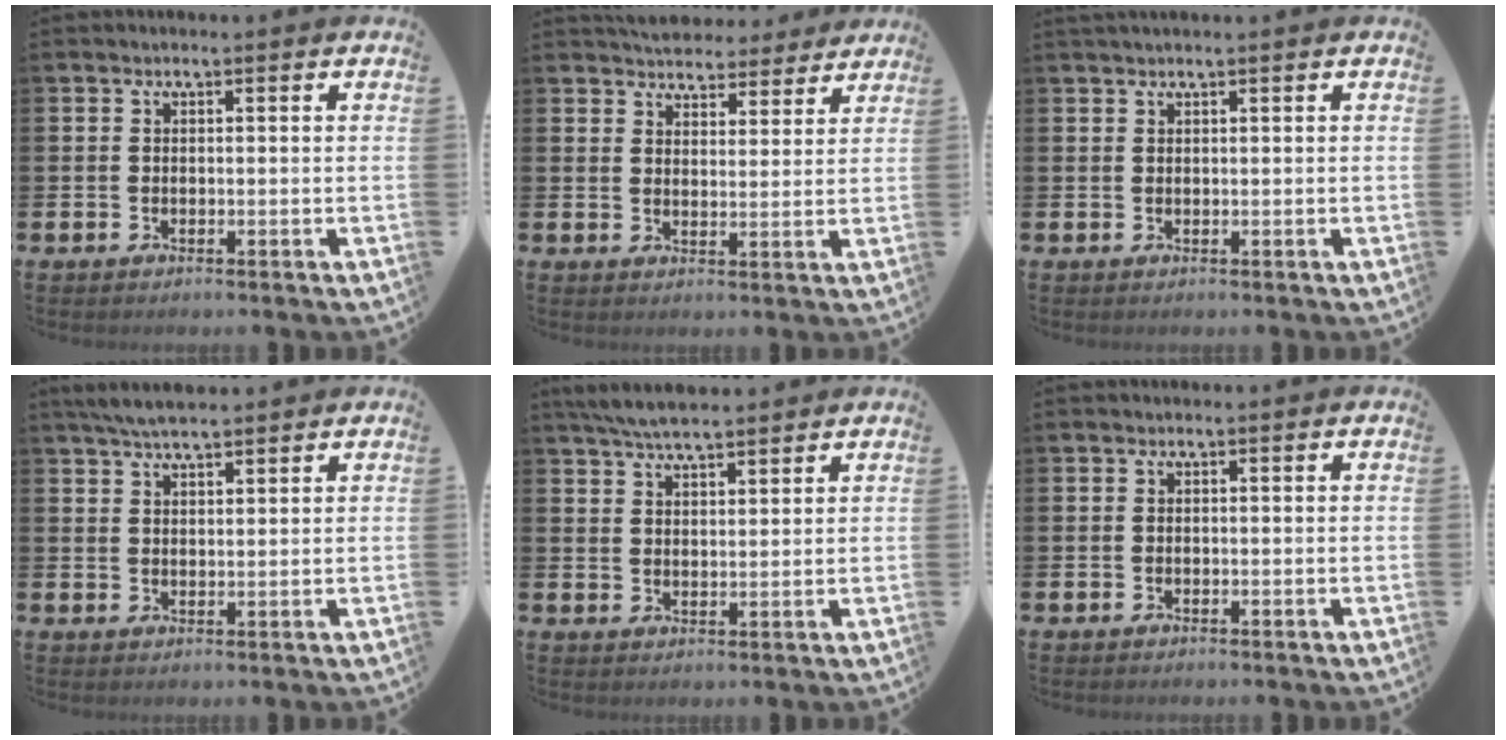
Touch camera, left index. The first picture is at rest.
{"total": 5.1, "force": [4.9, 1.2, -0.2], "torque": [-0.010, -0.036, 0.086]}
{"total": 0.8, "force": [0.7, -0.1, 0.3], "torque": [-0.009, 0.002, 0.013]}
{"total": 4.8, "force": [4.4, 0.8, 1.8], "torque": [-0.038, -0.012, 0.079]}
{"total": 5.7, "force": [5.3, 0.8, 1.9], "torque": [-0.042, -0.017, 0.096]}
{"total": 0.0}